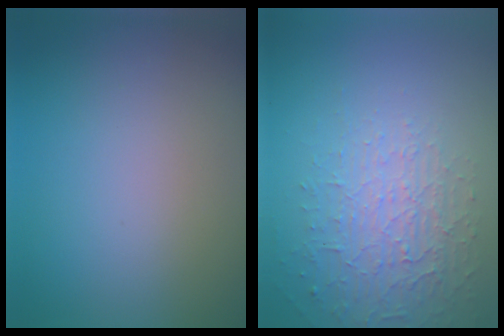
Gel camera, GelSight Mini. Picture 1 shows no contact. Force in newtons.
{"total": 3.9, "press": 3.0, "slide": 2.6}